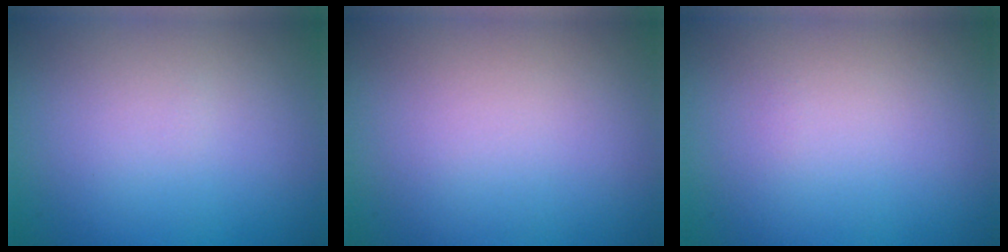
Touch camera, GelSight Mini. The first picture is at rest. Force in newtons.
{"total": 0.0}
{"total": 0.0}